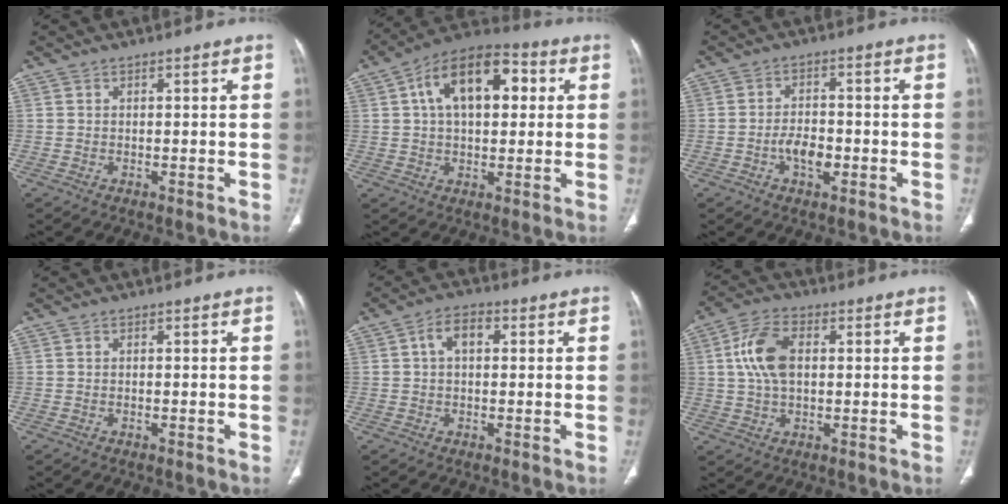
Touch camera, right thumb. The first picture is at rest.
{"total": 16.0, "force": [4.0, 9.0, 12.6], "torque": [-0.173, 0.021, 0.057]}
{"total": 5.0, "force": [-1.8, 2.8, 3.8], "torque": [-0.054, 0.012, -0.032]}
{"total": 0.0}
{"total": 4.8, "force": [0.9, 2.9, 3.8], "torque": [-0.060, 0.016, 0.009]}
{"total": 9.1, "force": [1.4, 5.3, 7.2], "torque": [-0.147, 0.013, 0.026]}